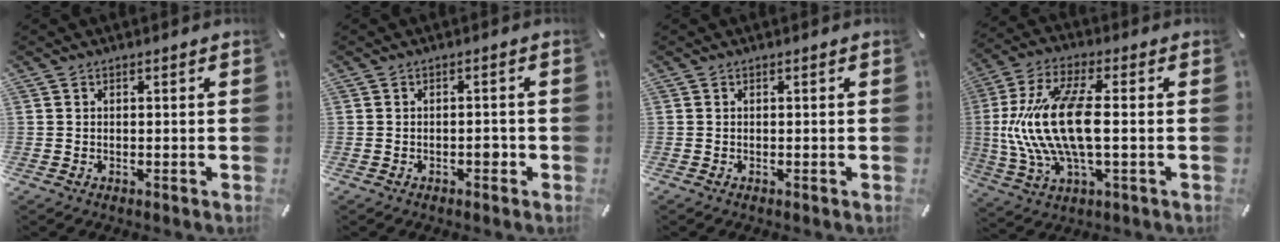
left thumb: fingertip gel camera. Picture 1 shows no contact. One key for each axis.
{"total": 2.2, "fx": -1.0, "fy": 1.2, "fz": 1.6, "tx": -0.028, "ty": 0.006, "tz": -0.018}
{"total": 0.0}
{"total": 16.7, "fx": 0.0, "fy": 6.6, "fz": 15.4, "tx": -0.336, "ty": -0.015, "tz": -0.007}